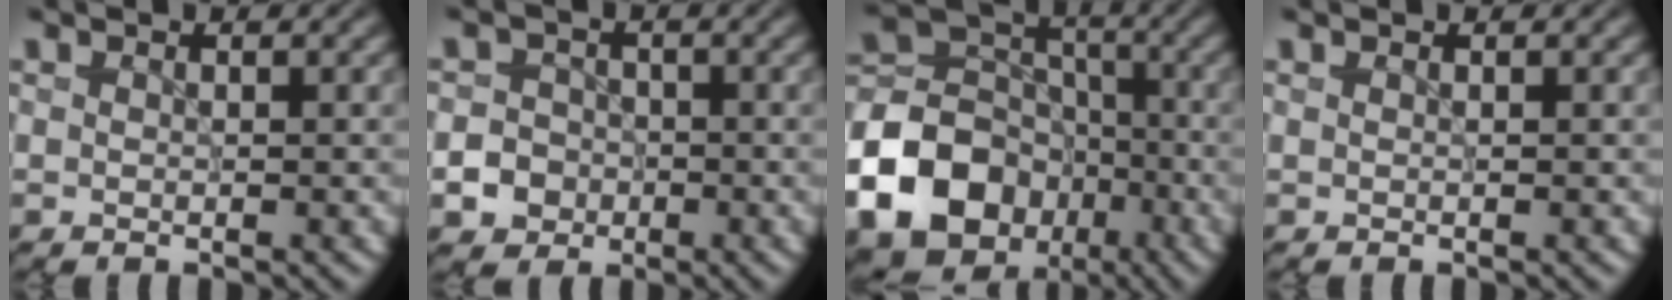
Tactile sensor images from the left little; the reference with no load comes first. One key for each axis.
{"total": 4.3, "fx": -1.7, "fy": 3.9, "fz": 1.0, "tx": 0.009, "ty": -0.006, "tz": -0.043}
{"total": 16.6, "fx": -7.4, "fy": 13.3, "fz": 6.6, "tx": -0.160, "ty": -0.035, "tz": -0.151}
{"total": 0.0}